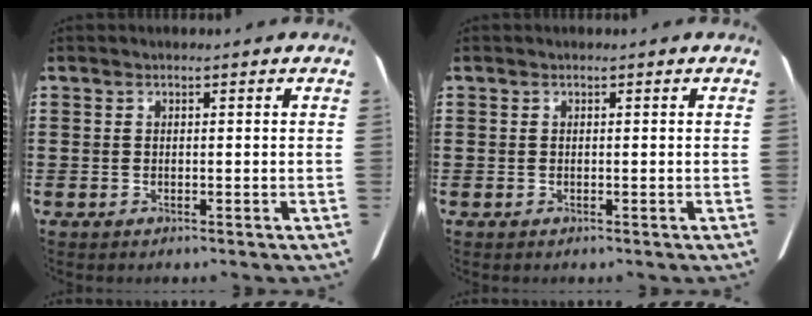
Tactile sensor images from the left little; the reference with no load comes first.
{"total": 0.0}